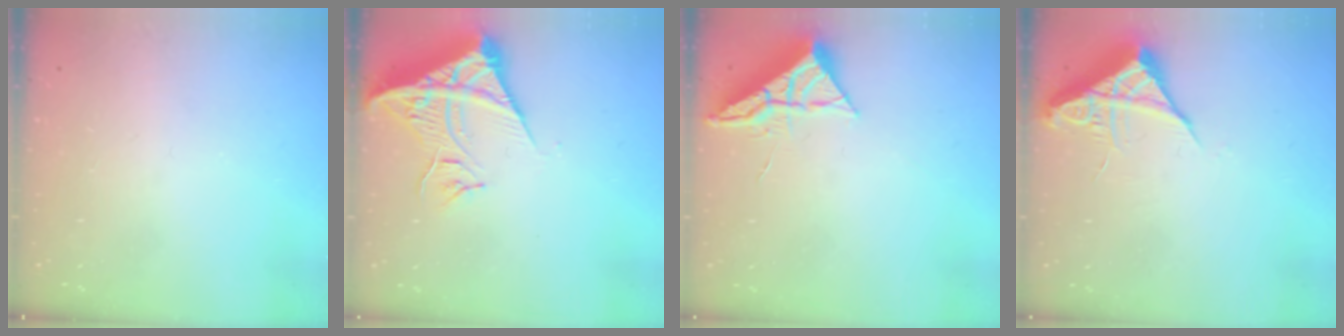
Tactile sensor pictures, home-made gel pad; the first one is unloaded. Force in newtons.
{"total": 13.5, "press": 13.4, "slide": 1.8}
{"total": 6.6, "press": 6.6, "slide": 0.3}
{"total": 6.7, "press": 6.7, "slide": 0.5}